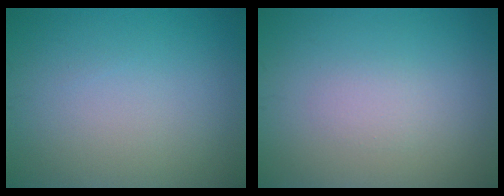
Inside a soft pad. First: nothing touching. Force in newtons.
{"total": 1.1, "press": 1.1, "slide": 0.1}